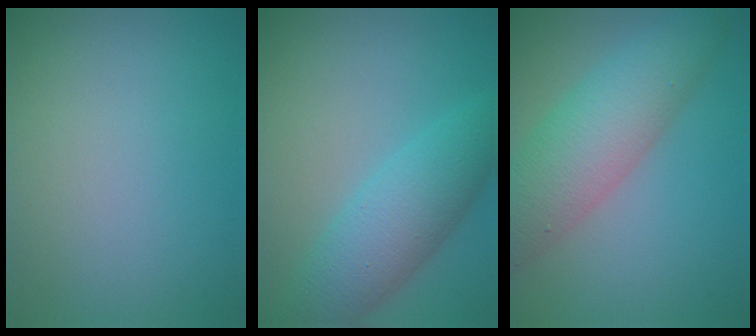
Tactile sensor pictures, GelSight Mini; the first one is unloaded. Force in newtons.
{"total": 6.1, "press": 6.1, "slide": 0.2}
{"total": 7.0, "press": 7.0, "slide": 0.2}